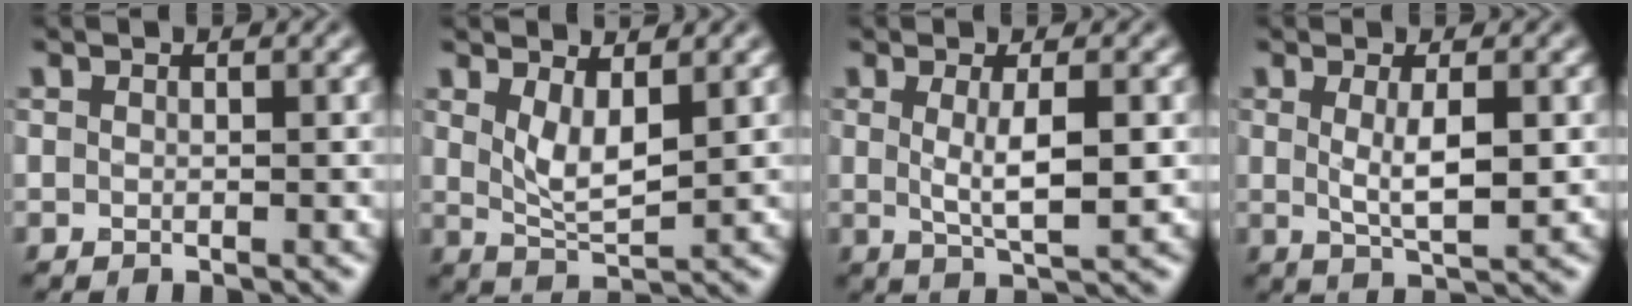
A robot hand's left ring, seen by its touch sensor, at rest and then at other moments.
{"total": 3.1, "force": [1.3, 1.0, 2.6], "torque": [-0.058, -0.010, 0.030]}
{"total": 3.8, "force": [0.3, 0.8, 3.7], "torque": [-0.065, -0.005, 0.009]}
{"total": 3.3, "force": [0.4, 0.8, 3.2], "torque": [-0.060, -0.006, 0.012]}